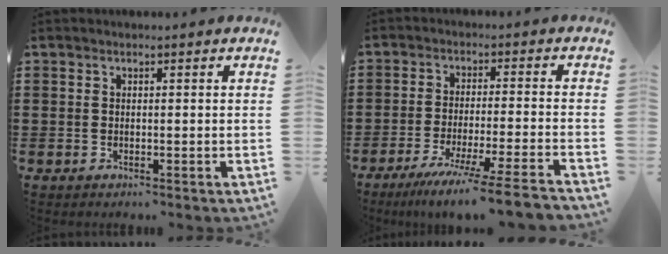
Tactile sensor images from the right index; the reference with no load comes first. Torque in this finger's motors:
{"motor_torque": [1.58, 0.56, 0.38, 0.19]}